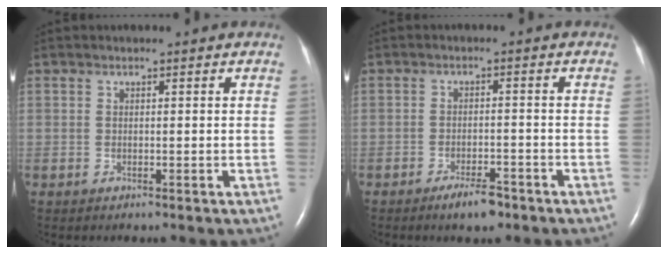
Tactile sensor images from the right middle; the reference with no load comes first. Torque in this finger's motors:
{"motor_torque": [0.39, -0.37, 0.02, 0.02]}